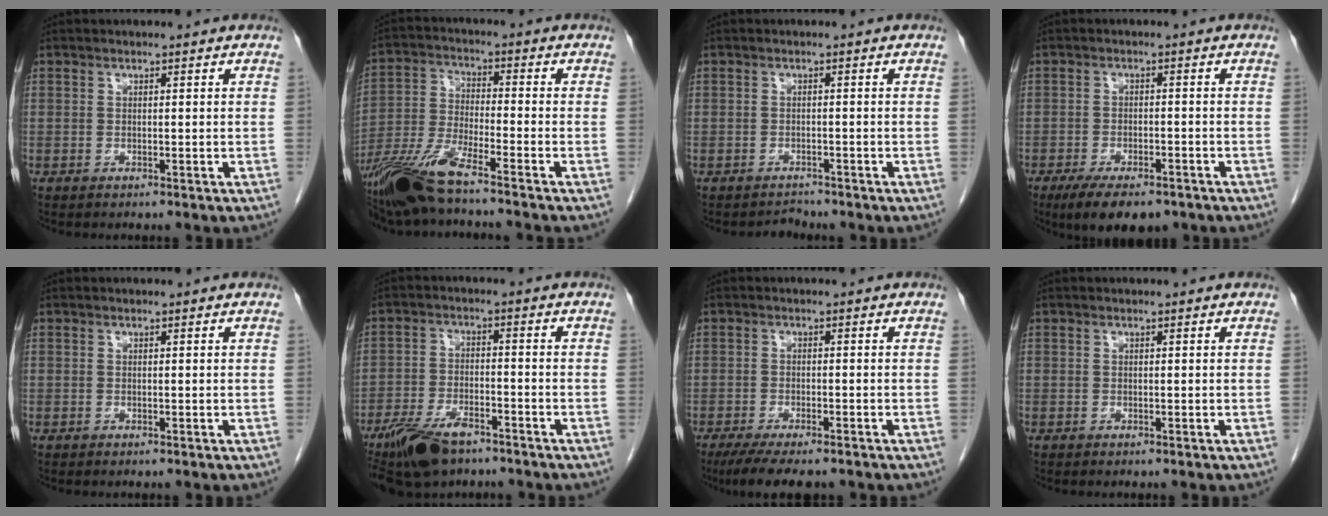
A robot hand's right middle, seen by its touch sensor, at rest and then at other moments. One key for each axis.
{"total": 10.6, "fx": -8.3, "fy": 0.2, "fz": 6.7, "tx": -0.142, "ty": -0.024, "tz": -0.162}
{"total": 1.3, "fx": -1.1, "fy": 0.1, "fz": -0.7, "tx": 0.008, "ty": -0.007, "tz": -0.018}
{"total": 9.0, "fx": -6.6, "fy": 3.1, "fz": 5.3, "tx": -0.082, "ty": -0.011, "tz": -0.100}
{"total": 0.0}
{"total": 9.7, "fx": -6.9, "fy": 3.7, "fz": 5.6, "tx": -0.109, "ty": -0.012, "tz": -0.125}
{"total": 8.8, "fx": -7.2, "fy": 1.9, "fz": 4.8, "tx": -0.072, "ty": -0.014, "tz": -0.110}
{"total": 0.0}